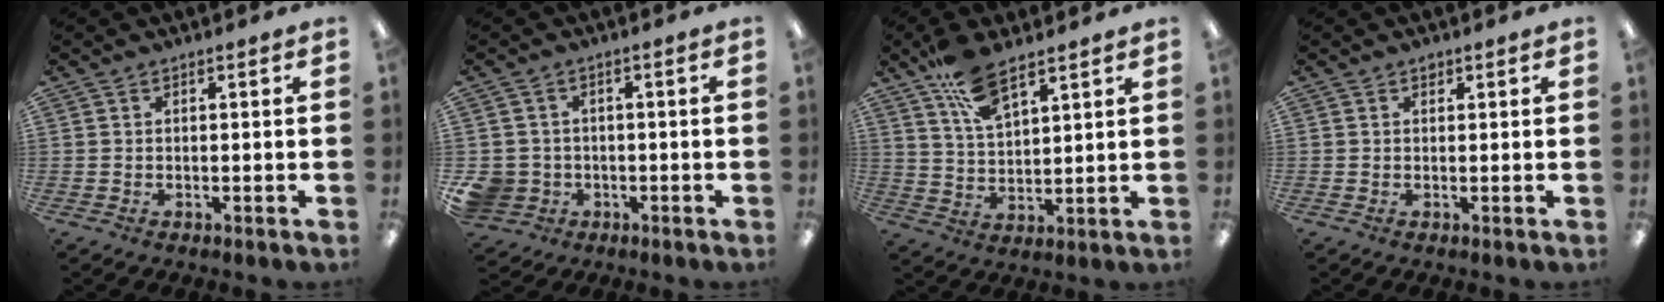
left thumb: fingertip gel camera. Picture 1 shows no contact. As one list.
[{"total": 5.3, "force": [-1.2, 5.0, 1.2], "torque": [-0.040, 0.007, -0.022]}, {"total": 10.4, "force": [7.5, 4.0, 6.0], "torque": [-0.119, -0.027, 0.138]}, {"total": 0.9, "force": [0.6, 0.6, 0.3], "torque": [0.002, -0.002, 0.010]}]